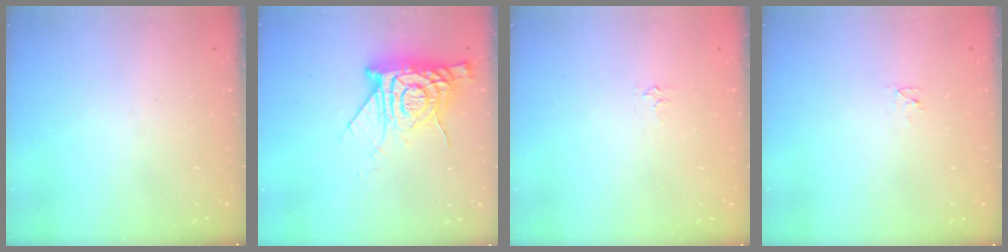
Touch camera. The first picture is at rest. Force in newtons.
{"total": 15.5, "press": 15.4, "slide": 1.2}
{"total": 3.4, "press": 3.4, "slide": 0.5}
{"total": 2.4, "press": 2.4, "slide": 0.3}